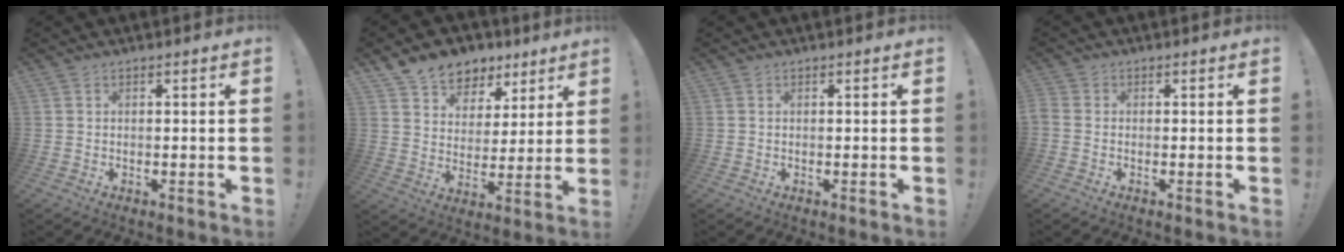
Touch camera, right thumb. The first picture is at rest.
{"total": 10.8, "force": [7.7, 7.2, 2.2], "torque": [-0.041, -0.051, 0.152]}
{"total": 0.0}
{"total": 1.2, "force": [-0.4, 0.8, 0.8], "torque": [-0.014, 0.002, -0.006]}